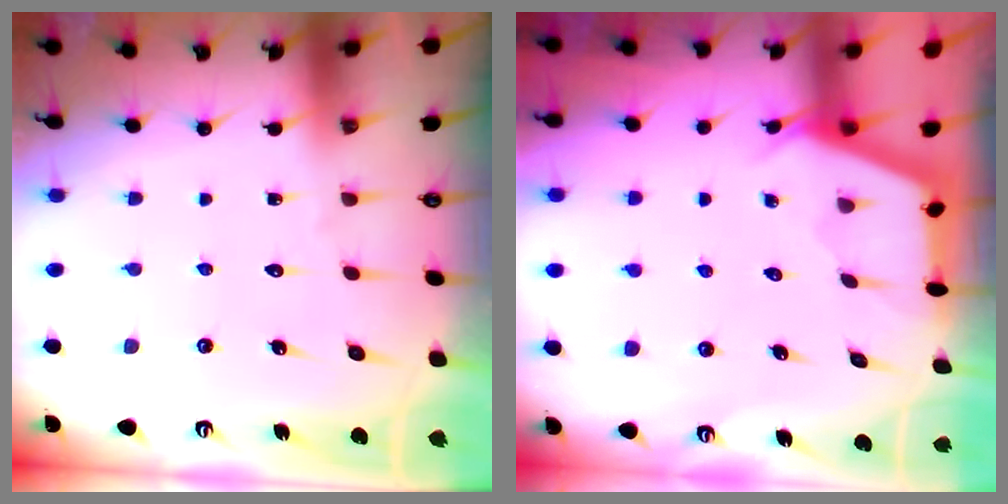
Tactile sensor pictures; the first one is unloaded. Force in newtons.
{"total": 2.7, "press": 2.7, "slide": 0.3}